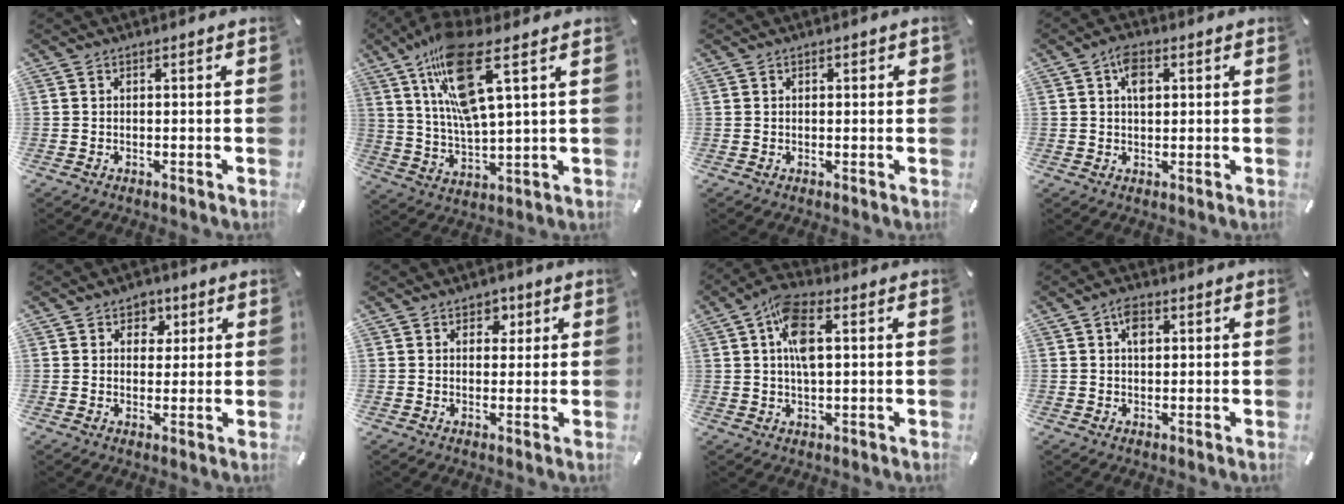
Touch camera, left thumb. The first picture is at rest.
{"total": 16.4, "force": [8.7, 4.1, 13.2], "torque": [-0.257, -0.028, 0.144]}
{"total": 0.7, "force": [0.1, 0.6, 0.3], "torque": [0.003, 0.002, -0.001]}
{"total": 4.7, "force": [1.4, 2.9, 3.4], "torque": [-0.056, 0.001, 0.020]}
{"total": 4.6, "force": [1.7, 4.0, 1.5], "torque": [-0.010, -0.003, 0.025]}
{"total": 3.8, "force": [1.6, 3.1, 1.6], "torque": [0.001, -0.007, 0.017]}
{"total": 8.9, "force": [2.0, 4.2, 7.6], "torque": [-0.146, 0.007, 0.034]}
{"total": 3.7, "force": [1.1, 2.4, 2.6], "torque": [-0.040, 0.002, 0.015]}